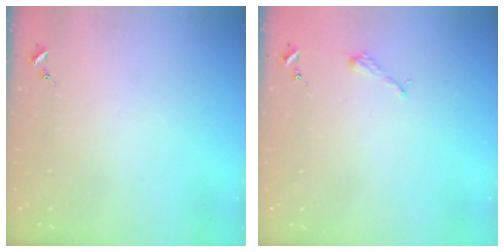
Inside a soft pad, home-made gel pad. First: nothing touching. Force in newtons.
{"total": 2.2, "press": 2.2, "slide": 0.3}